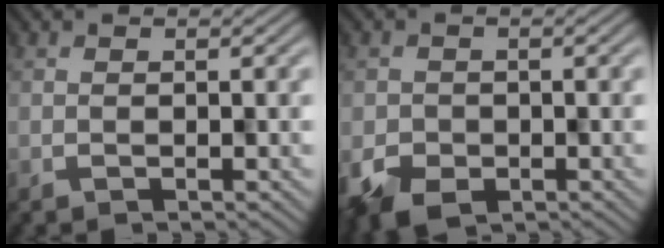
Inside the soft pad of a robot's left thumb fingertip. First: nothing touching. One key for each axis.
{"total": 5.5, "fx": -2.8, "fy": 3.9, "fz": 2.6, "tx": -0.052, "ty": -0.023, "tz": -0.044}